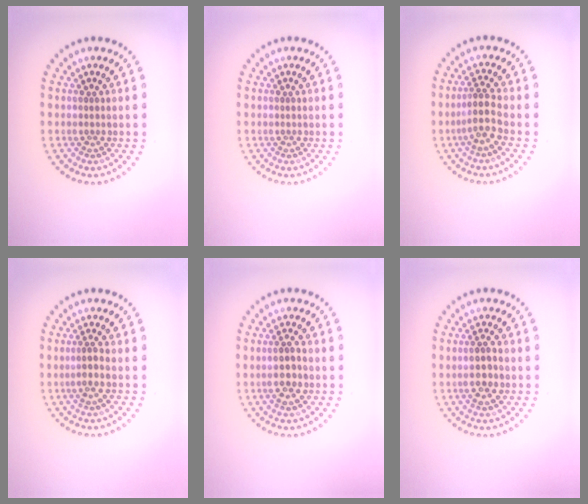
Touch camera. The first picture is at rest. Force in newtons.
{"total": 0.0}
{"total": 2.6, "press": 2.0, "slide": 1.7}
{"total": 1.5, "press": 1.2, "slide": 0.9}
{"total": 1.9, "press": 1.9, "slide": 0.5}
{"total": 1.9, "press": 1.9, "slide": 0.5}